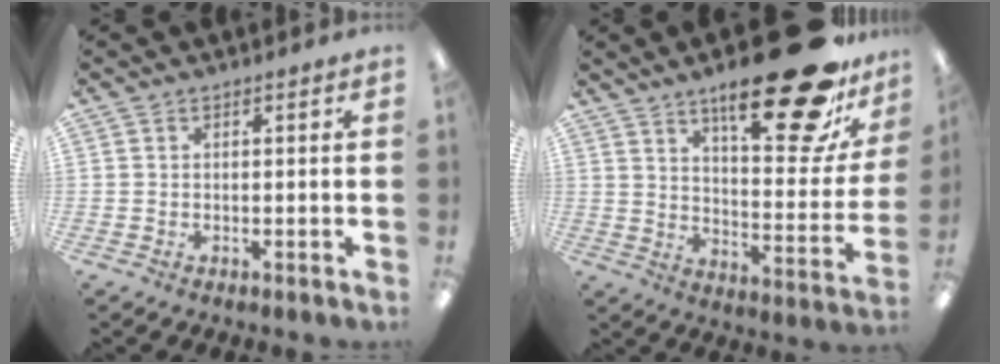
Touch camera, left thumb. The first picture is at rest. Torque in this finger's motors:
{"motor_torque": [1.38, 1.03, 1.57, -1.20, 0.30]}